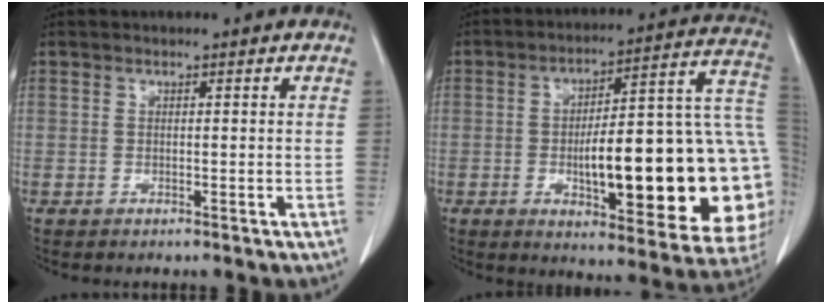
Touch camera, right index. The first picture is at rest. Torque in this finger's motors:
{"motor_torque": [2.14, 0.00, 1.03, 0.21]}